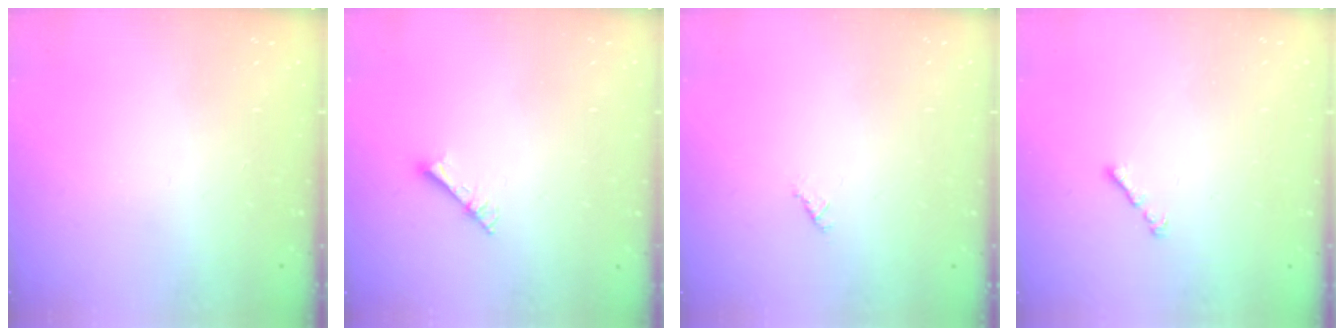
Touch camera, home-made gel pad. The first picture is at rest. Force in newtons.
{"total": 4.1, "press": 4.1, "slide": 0.4}
{"total": 0.6, "press": 0.6, "slide": 0.2}
{"total": 0.9, "press": 0.8, "slide": 0.5}